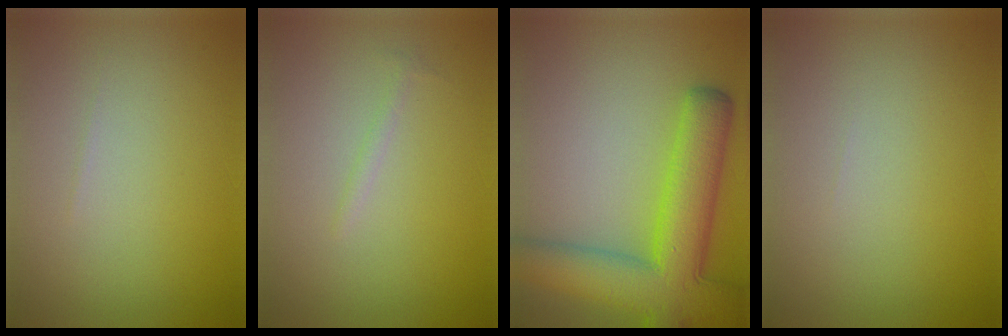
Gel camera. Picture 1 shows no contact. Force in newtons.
{"total": 0.6, "press": 0.6, "slide": 0.0}
{"total": 9.4, "press": 9.4, "slide": 0.4}
{"total": 0.0}